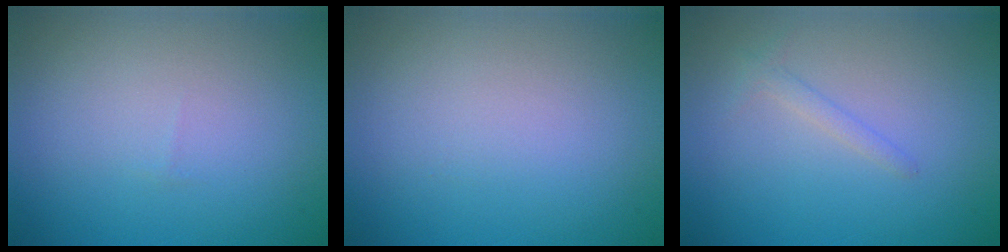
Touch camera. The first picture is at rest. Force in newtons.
{"total": 0.0}
{"total": 1.1, "press": 1.1, "slide": 0.1}